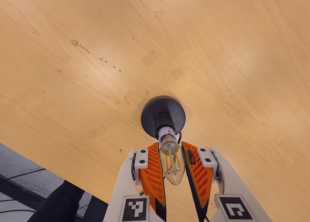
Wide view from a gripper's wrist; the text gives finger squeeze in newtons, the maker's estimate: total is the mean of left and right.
{"total": 12.6, "left": 12.9, "right": 12.3}